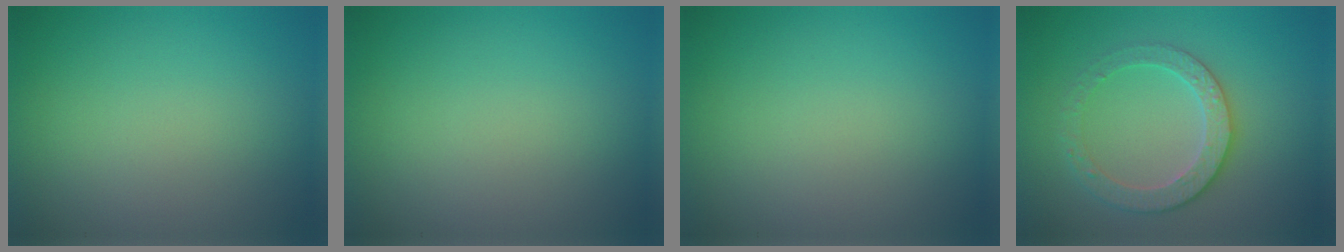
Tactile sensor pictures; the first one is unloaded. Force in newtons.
{"total": 0.0}
{"total": 0.0}
{"total": 3.3, "press": 3.2, "slide": 0.9}